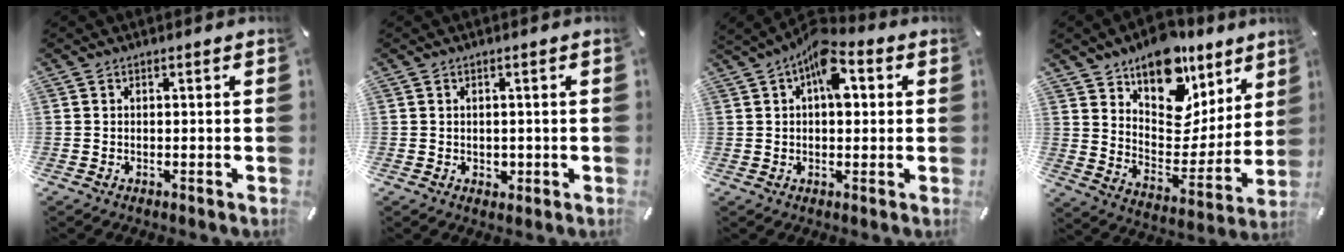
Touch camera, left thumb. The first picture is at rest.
{"total": 1.6, "force": [-0.1, 1.5, 0.6], "torque": [-0.012, 0.003, -0.003]}
{"total": 9.5, "force": [3.1, 5.3, 7.3], "torque": [-0.092, -0.012, 0.050]}
{"total": 16.1, "force": [12.5, 9.0, 4.8], "torque": [-0.061, -0.116, 0.222]}